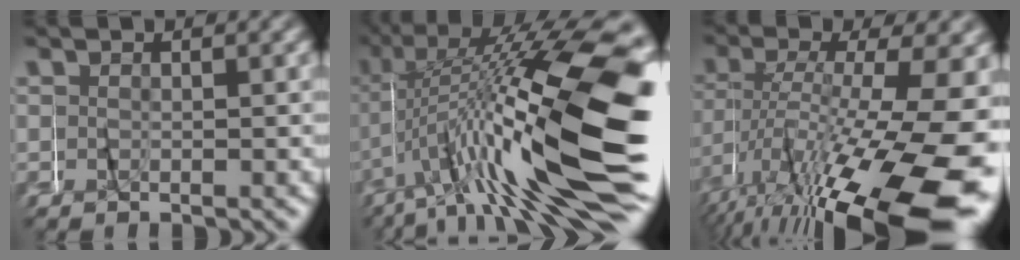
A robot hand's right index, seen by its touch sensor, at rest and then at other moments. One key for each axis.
{"total": 16.0, "fx": -1.0, "fy": 5.3, "fz": 15.1, "tx": -0.219, "ty": 0.020, "tz": -0.009}
{"total": 13.4, "fx": -5.2, "fy": 5.0, "fz": 11.3, "tx": -0.164, "ty": -0.017, "tz": -0.062}